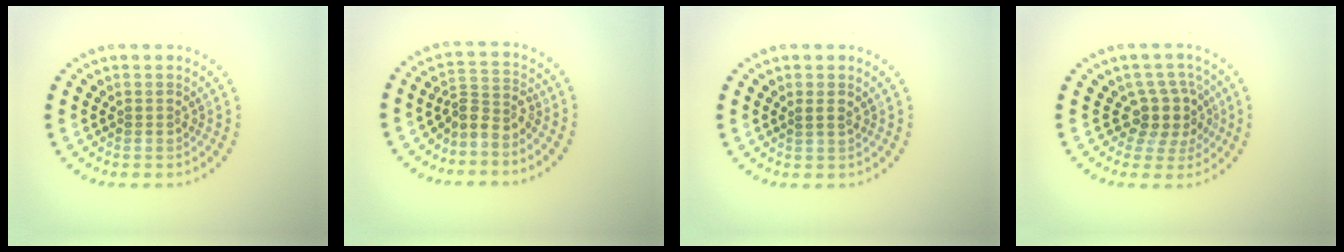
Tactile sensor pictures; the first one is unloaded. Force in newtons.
{"total": 2.8, "press": 2.0, "slide": 2.0}
{"total": 0.7, "press": 0.5, "slide": 0.5}
{"total": 3.4, "press": 2.6, "slide": 2.1}